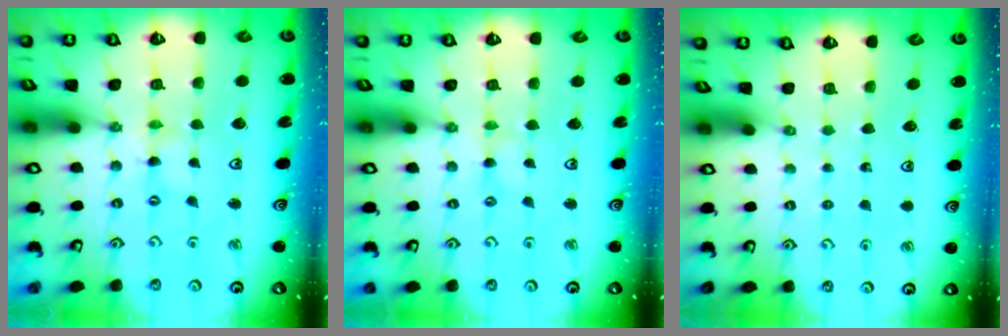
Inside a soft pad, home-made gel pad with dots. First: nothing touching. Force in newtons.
{"total": 0.9, "press": 0.9, "slide": 0.2}
{"total": 0.0}